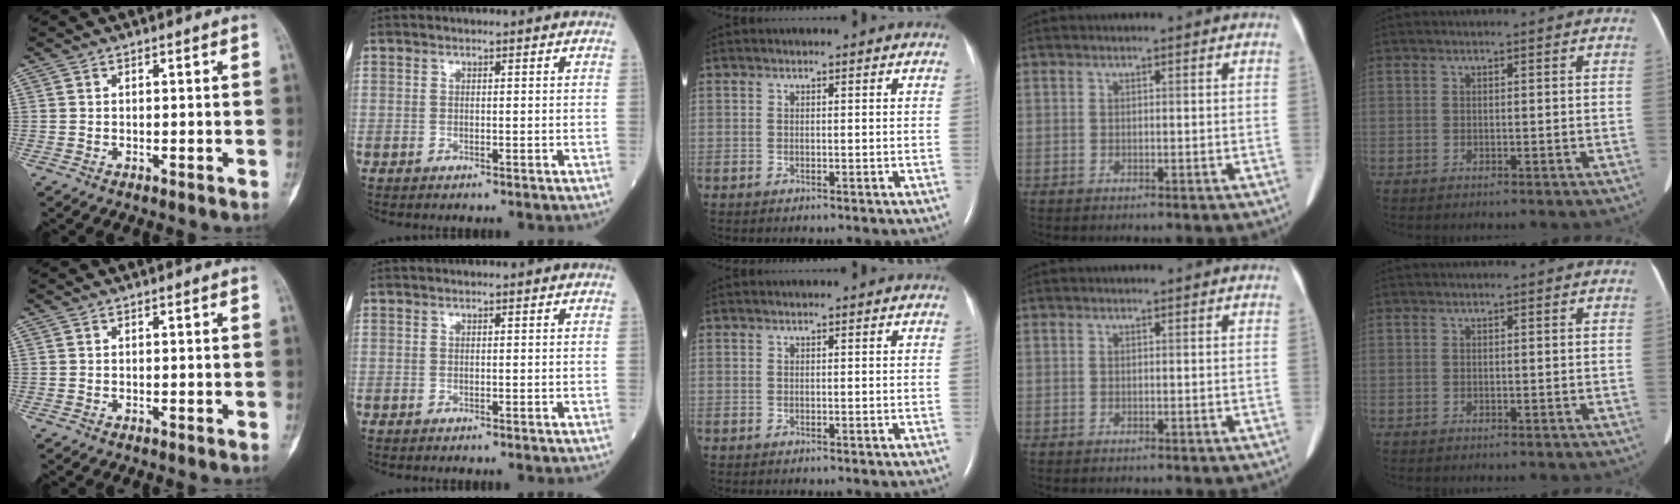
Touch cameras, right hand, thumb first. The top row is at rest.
{}